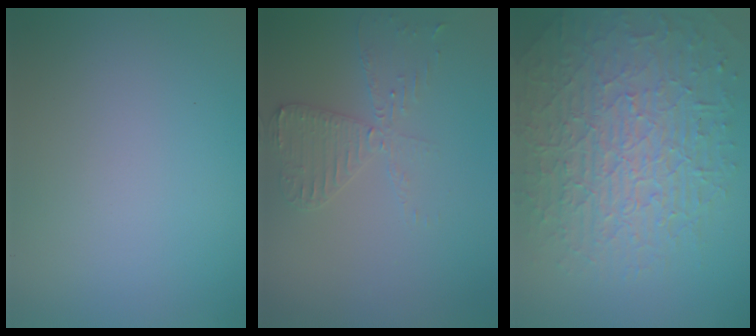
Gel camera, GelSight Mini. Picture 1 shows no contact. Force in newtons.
{"total": 3.1, "press": 2.8, "slide": 1.3}
{"total": 9.8, "press": 6.4, "slide": 7.4}